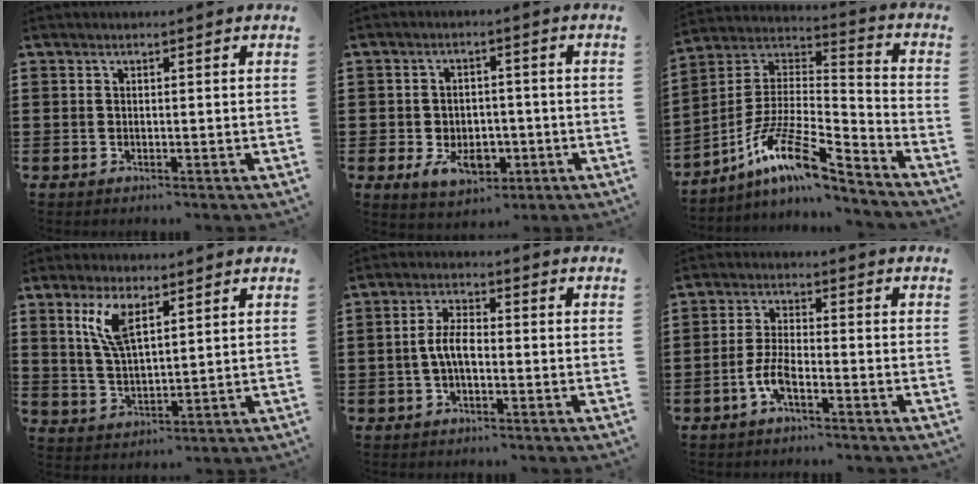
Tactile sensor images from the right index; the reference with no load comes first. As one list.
[{"total": 6.0, "force": [-2.2, 4.1, 3.8], "torque": [-0.072, 0.005, -0.044]}, {"total": 12.2, "force": [-8.6, 2.6, 8.4], "torque": [-0.174, -0.003, -0.170]}, {"total": 7.0, "force": [3.4, 2.4, 5.6], "torque": [-0.120, 0.006, 0.060]}, {"total": 4.9, "force": [-0.9, 2.2, 4.3], "torque": [-0.098, 0.001, -0.022]}, {"total": 4.5, "force": [-2.3, 1.2, 3.7], "torque": [-0.088, -0.002, -0.049]}]